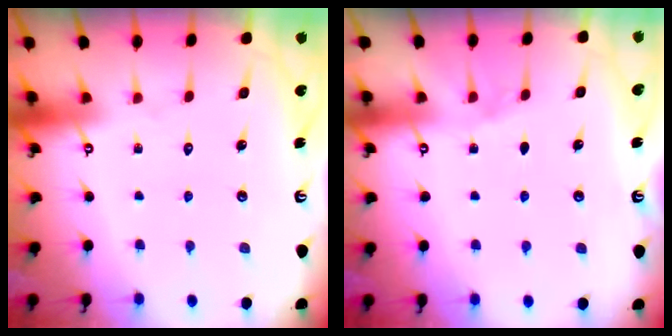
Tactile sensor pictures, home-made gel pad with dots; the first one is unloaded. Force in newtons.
{"total": 4.5, "press": 3.8, "slide": 2.4}